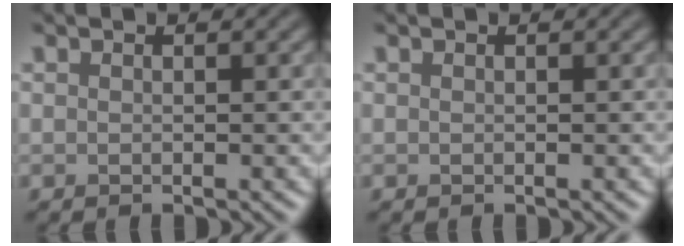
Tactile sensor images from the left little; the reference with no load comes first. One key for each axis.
{"total": 0.0}